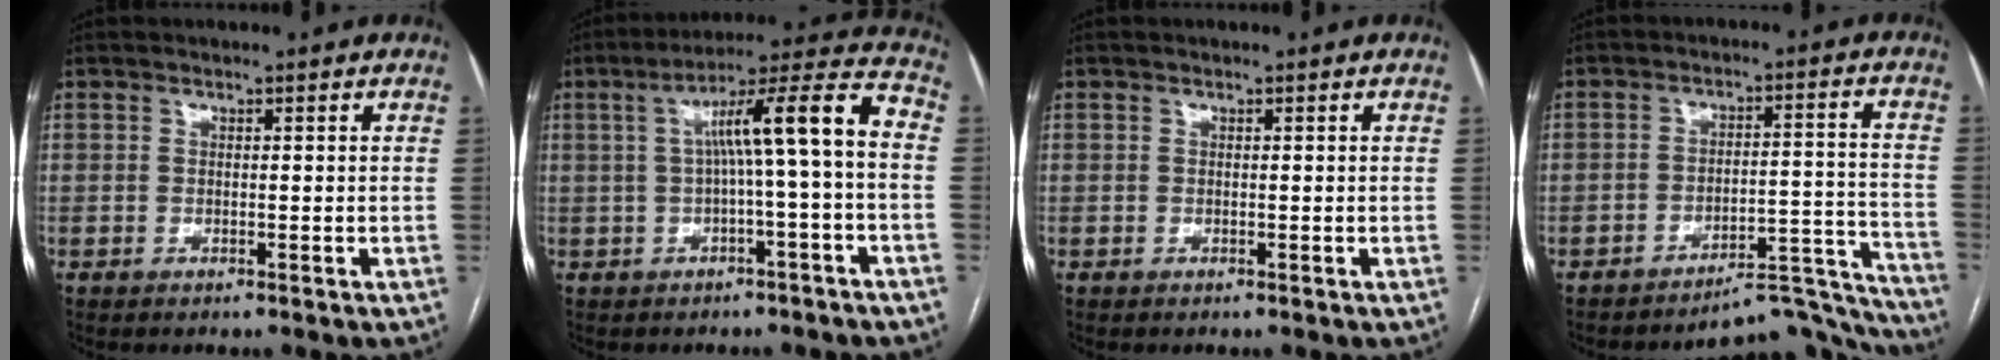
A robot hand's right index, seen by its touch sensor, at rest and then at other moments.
{"total": 11.2, "force": [-0.3, 0.0, 11.2], "torque": [-0.167, 0.039, -0.005]}
{"total": 0.0}
{"total": 14.0, "force": [-13.8, 2.1, 0.5], "torque": [0.034, 0.065, -0.182]}